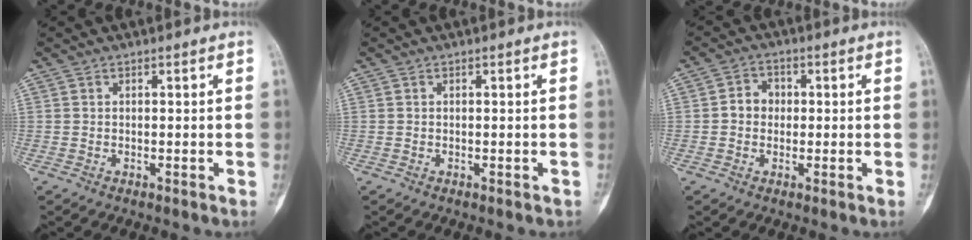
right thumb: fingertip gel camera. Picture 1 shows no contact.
{"total": 0.0}
{"total": 3.9, "force": [0.0, 3.4, 1.9], "torque": [-0.013, 0.013, -0.009]}